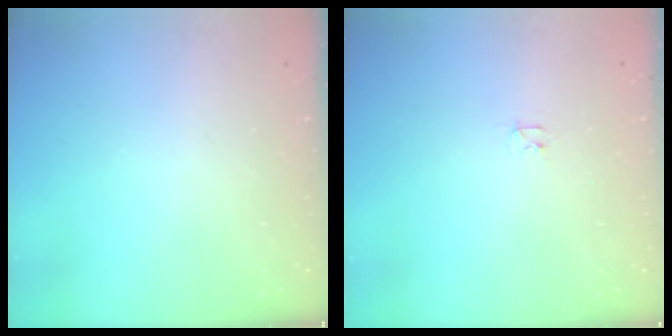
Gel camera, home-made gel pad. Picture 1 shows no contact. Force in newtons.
{"total": 2.4, "press": 2.3, "slide": 0.4}